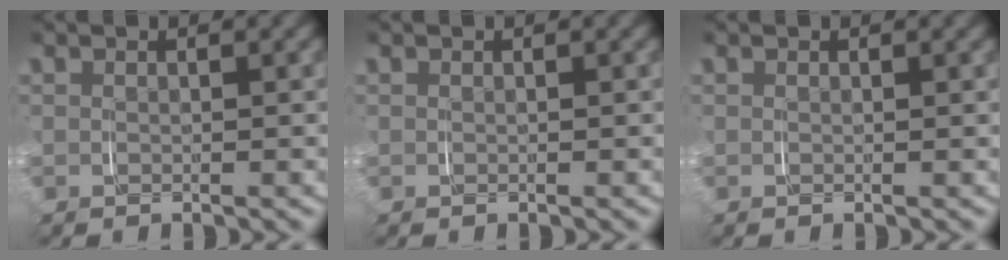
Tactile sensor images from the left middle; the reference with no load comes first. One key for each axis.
{"total": 0.0}
{"total": 0.0}